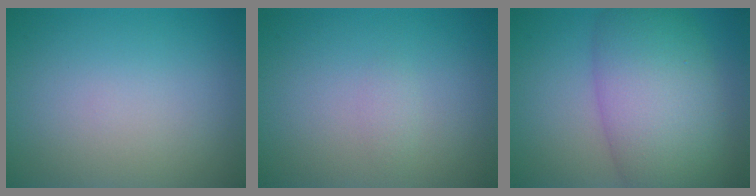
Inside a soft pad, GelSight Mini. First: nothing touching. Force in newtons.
{"total": 0.7, "press": 0.7, "slide": 0.0}
{"total": 10.0, "press": 9.9, "slide": 0.4}